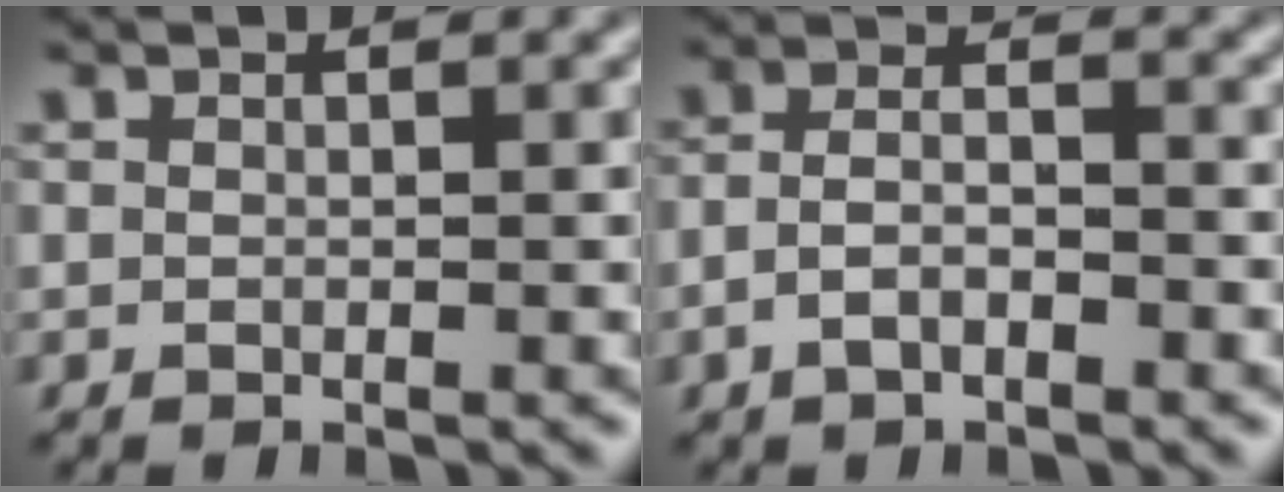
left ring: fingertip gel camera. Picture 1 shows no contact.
{"total": 2.9, "force": [-1.3, 1.4, 2.2], "torque": [-0.044, 0.003, -0.029]}